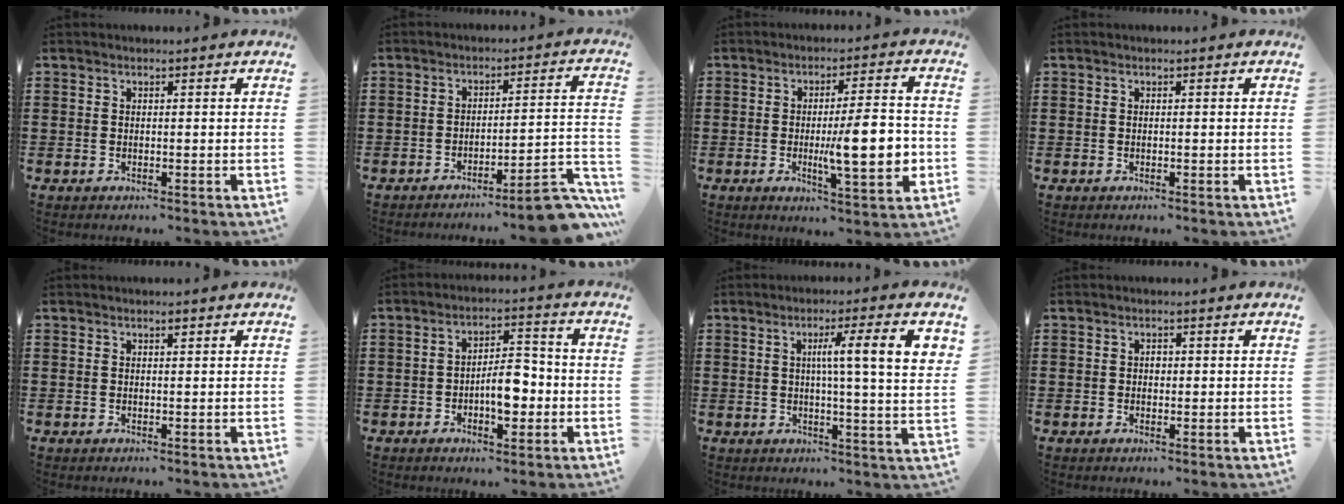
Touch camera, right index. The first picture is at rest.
{"total": 8.1, "force": [-6.8, 0.8, 4.3], "torque": [-0.058, 0.012, -0.127]}
{"total": 11.0, "force": [-1.3, 2.8, 10.6], "torque": [-0.140, -0.011, -0.020]}
{"total": 0.0}
{"total": 0.9, "force": [0.6, 0.4, 0.6], "torque": [-0.012, 0.003, 0.010]}
{"total": 6.6, "force": [-1.7, 3.1, 5.5], "torque": [-0.079, -0.001, -0.036]}
{"total": 9.3, "force": [2.4, 0.7, 8.9], "torque": [-0.155, -0.002, 0.030]}
{"total": 0.8, "force": [0.1, 0.6, 0.6], "torque": [-0.012, 0.002, 0.001]}